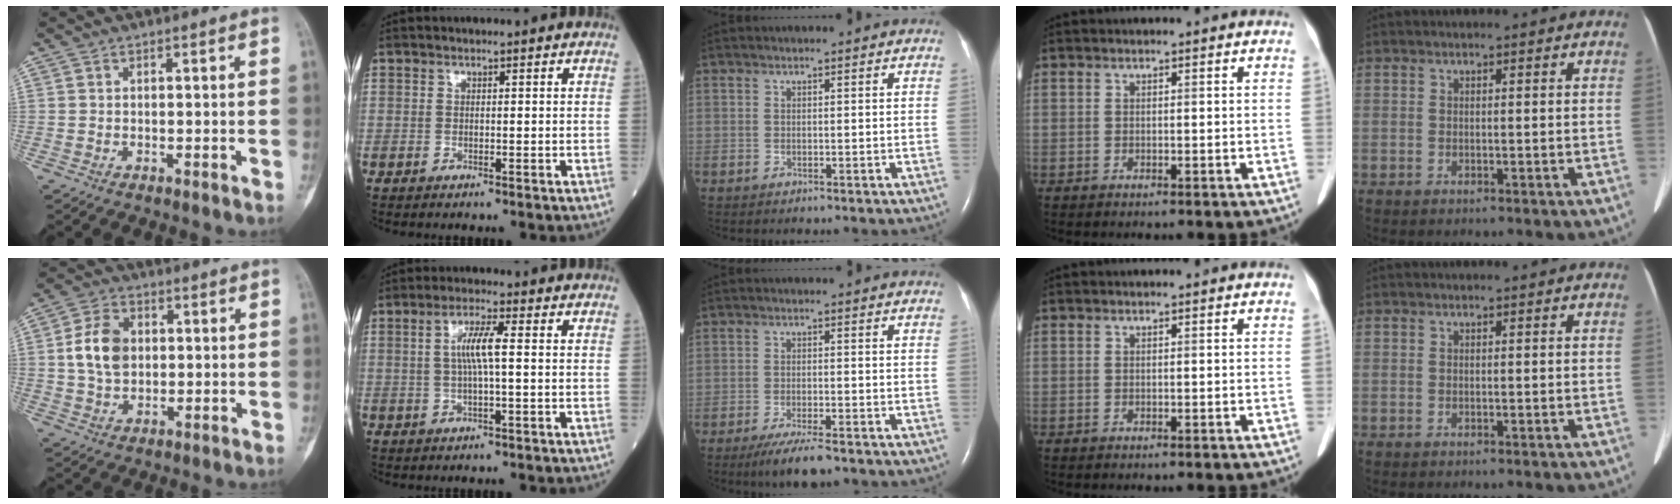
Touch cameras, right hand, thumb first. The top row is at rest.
{"thumb": {"total": 8.8, "force": [1.0, 6.4, 6.0], "torque": [-0.096, 0.005, 0.016]}, "index": {"total": 4.9, "force": [0.5, 0.3, 4.9], "torque": [-0.097, 0.007, 0.009]}, "middle": {"total": 6.2, "force": [-4.6, 0.9, 4.1], "torque": [-0.070, -0.015, -0.073]}}